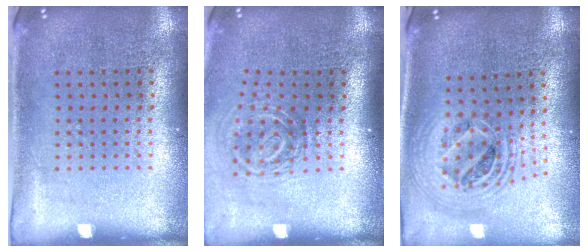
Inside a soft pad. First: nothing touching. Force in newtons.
{"total": 1.8, "press": 1.2, "slide": 1.3}
{"total": 2.2, "press": 1.8, "slide": 1.3}